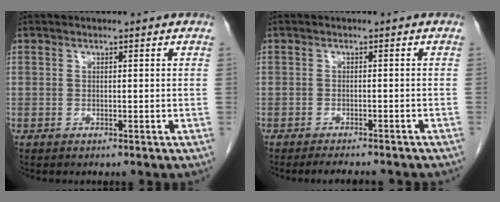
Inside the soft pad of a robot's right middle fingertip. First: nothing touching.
{"total": 7.0, "force": [-6.2, 1.3, 3.0], "torque": [-0.034, -0.006, -0.076]}